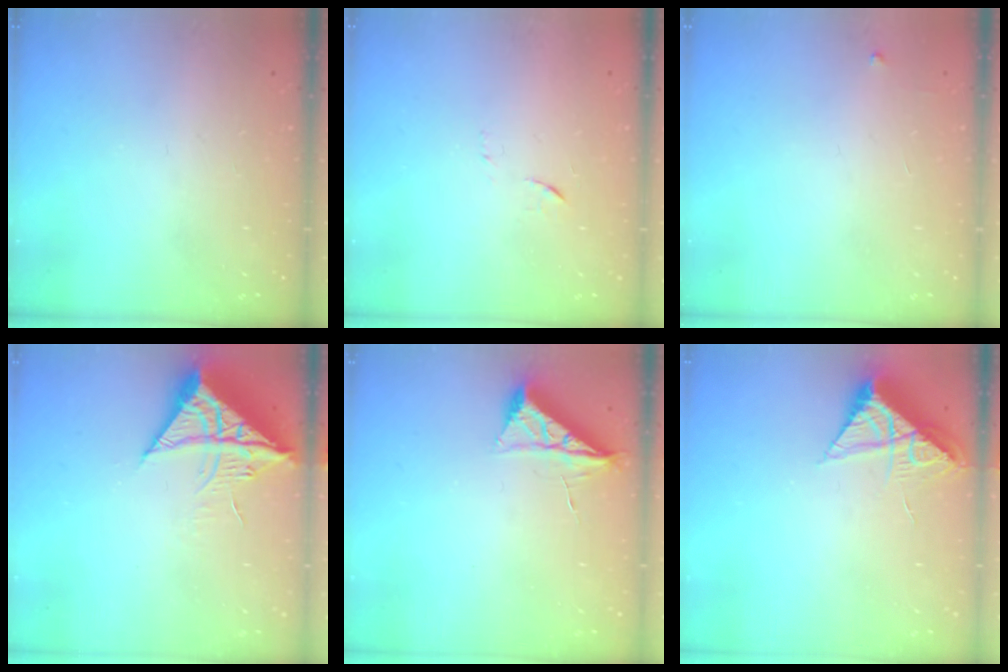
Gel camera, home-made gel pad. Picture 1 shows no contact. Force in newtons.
{"total": 5.8, "press": 5.7, "slide": 0.4}
{"total": 2.6, "press": 2.6, "slide": 0.4}
{"total": 10.5, "press": 10.5, "slide": 1.0}
{"total": 6.3, "press": 6.2, "slide": 0.8}
{"total": 8.5, "press": 8.5, "slide": 0.5}